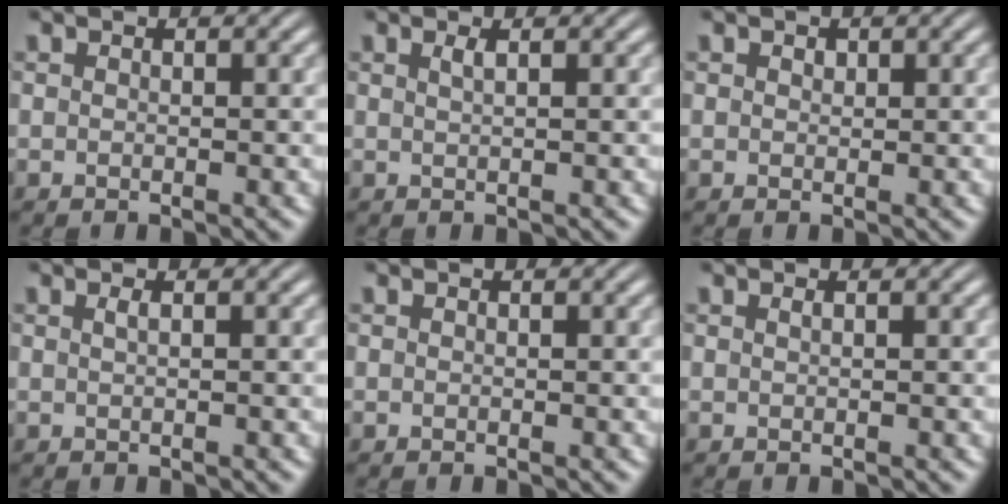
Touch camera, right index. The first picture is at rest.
{"total": 0.8, "force": [0.2, -0.3, 0.7], "torque": [-0.010, -0.002, 0.009]}
{"total": 0.5, "force": [0.3, 0.4, 0.2], "torque": [-0.004, -0.006, 0.010]}
{"total": 0.6, "force": [0.1, -0.2, 0.5], "torque": [-0.010, -0.003, 0.005]}
{"total": 0.8, "force": [-0.2, -0.7, -0.3], "torque": [0.010, -0.010, 0.006]}
{"total": 0.0}